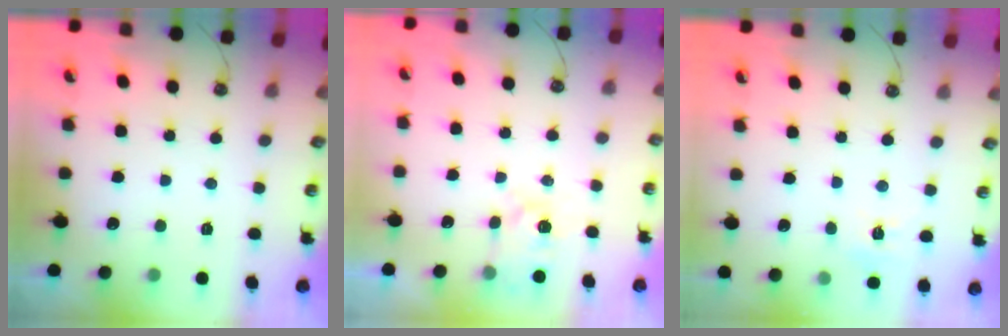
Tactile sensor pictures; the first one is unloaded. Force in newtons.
{"total": 4.4, "press": 4.4, "slide": 0.4}
{"total": 6.7, "press": 6.7, "slide": 0.7}